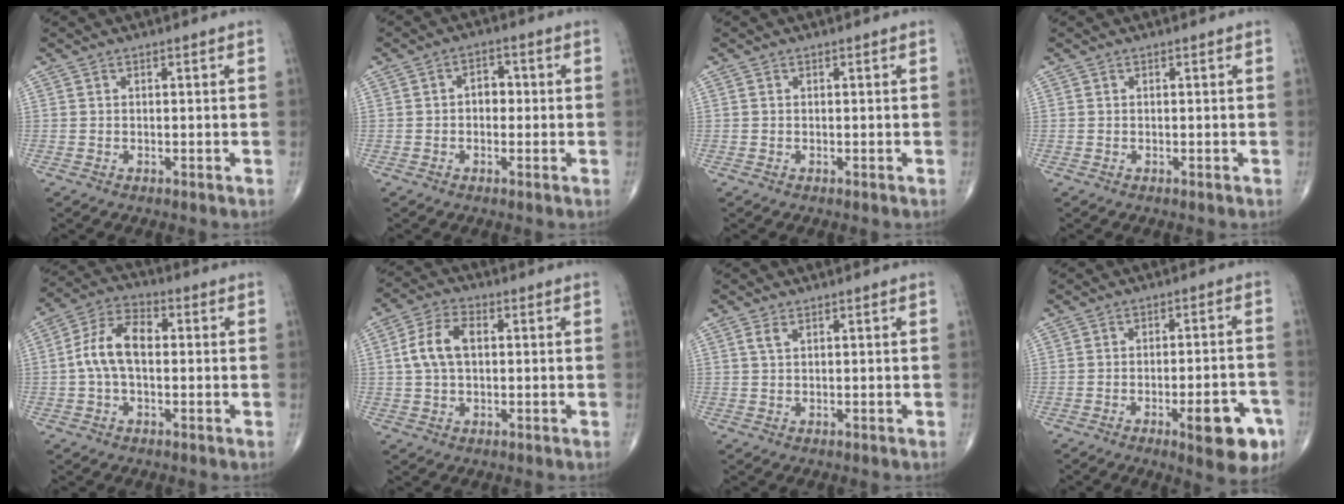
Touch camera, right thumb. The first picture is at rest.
{"total": 3.7, "force": [-0.1, 2.6, 2.6], "torque": [-0.022, 0.015, -0.009]}
{"total": 0.0}
{"total": 0.0}
{"total": 9.6, "force": [0.2, 5.5, 7.9], "torque": [-0.154, 0.029, -0.004]}
{"total": 7.8, "force": [1.0, 4.6, 6.2], "torque": [-0.126, 0.018, 0.017]}
{"total": 1.6, "force": [0.8, 0.7, 1.1], "torque": [-0.028, 0.006, 0.019]}
{"total": 10.7, "force": [-5.0, 3.3, 8.9], "torque": [-0.100, 0.023, -0.059]}